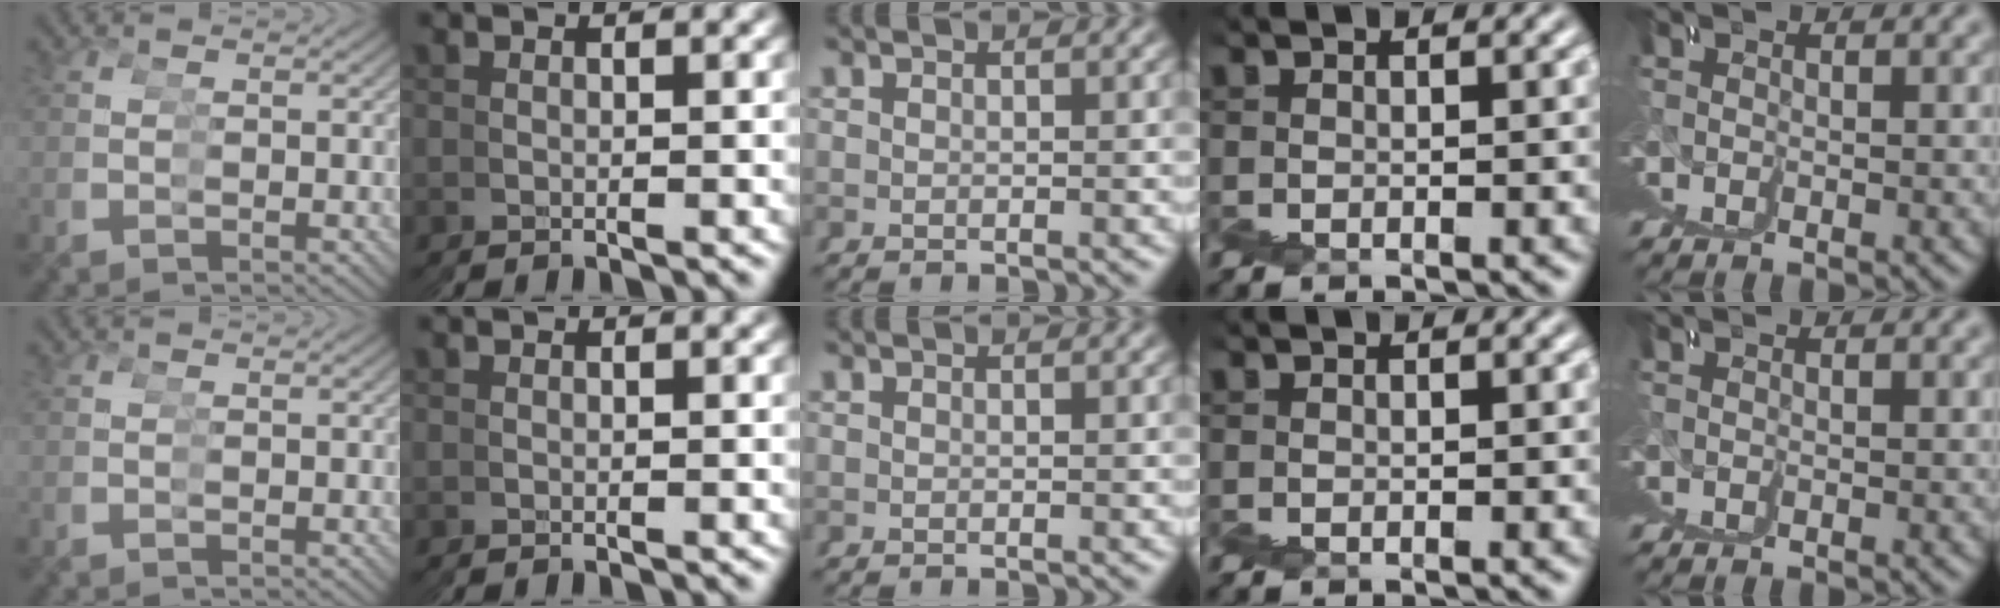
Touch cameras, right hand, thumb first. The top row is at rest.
{"middle": {"total": 1.6, "force": [-0.2, -1.5, -0.5], "torque": [0.018, -0.010, 0.007]}}